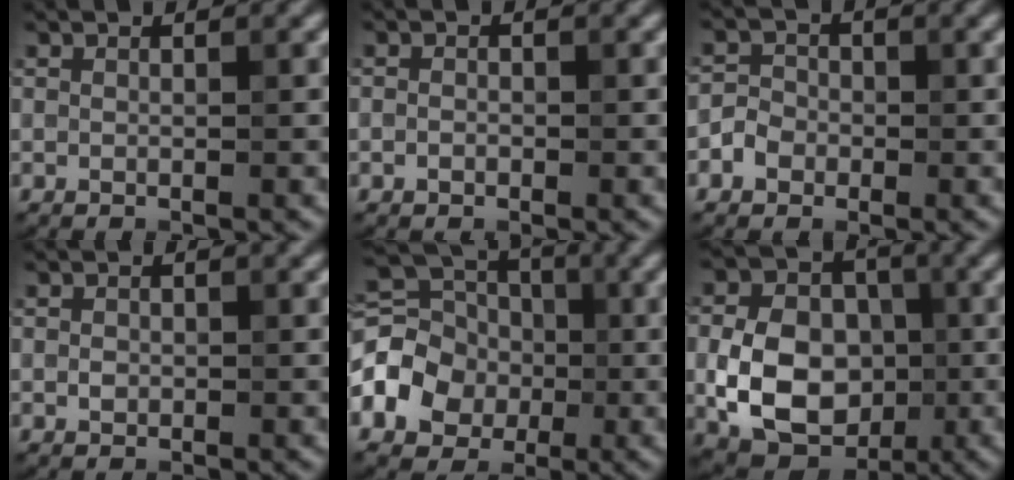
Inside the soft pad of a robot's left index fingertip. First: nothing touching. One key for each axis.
{"total": 0.7, "fx": -0.3, "fy": 0.6, "fz": 0.3, "tx": -0.004, "ty": -0.001, "tz": -0.007}
{"total": 2.0, "fx": -0.8, "fy": 1.7, "fz": 0.6, "tx": 0.002, "ty": 0.001, "tz": -0.022}
{"total": 0.7, "fx": -0.1, "fy": 0.6, "fz": 0.4, "tx": -0.004, "ty": -0.003, "tz": -0.002}
{"total": 7.7, "fx": -1.7, "fy": 6.4, "fz": 3.9, "tx": -0.071, "ty": 0.000, "tz": -0.045}
{"total": 8.7, "fx": -1.7, "fy": 6.6, "fz": 5.5, "tx": -0.102, "ty": -0.006, "tz": -0.035}